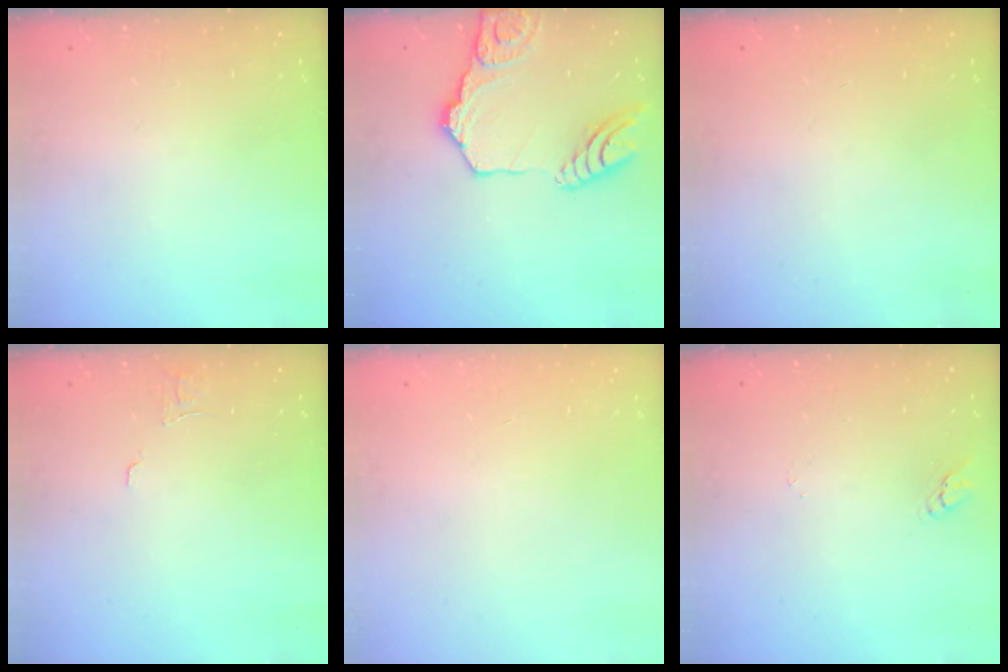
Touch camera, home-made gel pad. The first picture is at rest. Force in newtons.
{"total": 17.1, "press": 17.0, "slide": 2.1}
{"total": 0.0}
{"total": 4.5, "press": 4.5, "slide": 0.3}
{"total": 0.0}
{"total": 2.0, "press": 2.0, "slide": 0.2}